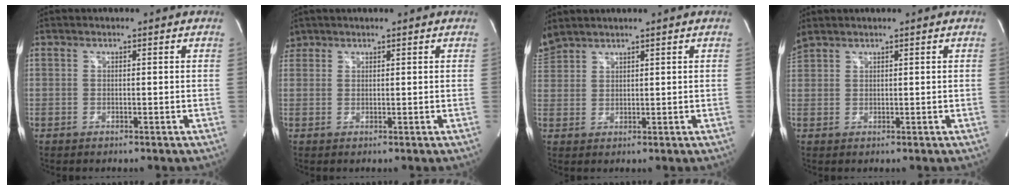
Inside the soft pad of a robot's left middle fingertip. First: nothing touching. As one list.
[{"total": 2.0, "force": [1.6, 1.2, -0.2], "torque": [0.007, 0.010, 0.032]}, {"total": 3.7, "force": [3.6, 0.4, 0.4], "torque": [-0.025, 0.018, 0.083]}, {"total": 2.2, "force": [2.2, 0.2, 0.4], "torque": [-0.028, 0.021, 0.054]}]